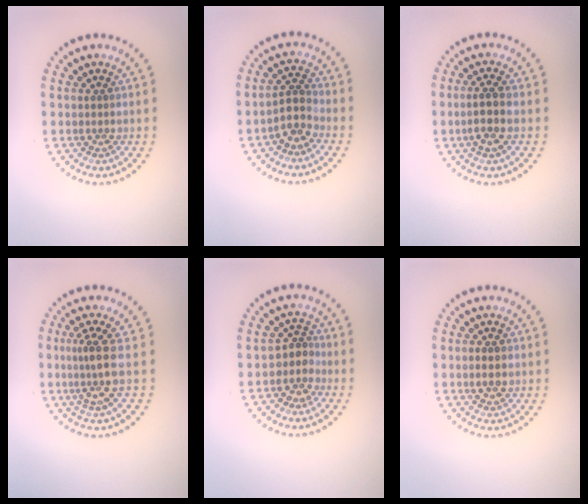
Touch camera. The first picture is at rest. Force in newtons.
{"total": 2.4, "press": 1.9, "slide": 1.5}
{"total": 2.5, "press": 2.3, "slide": 1.0}
{"total": 3.2, "press": 2.2, "slide": 2.3}
{"total": 2.2, "press": 1.6, "slide": 1.5}
{"total": 1.3, "press": 1.3, "slide": 0.3}